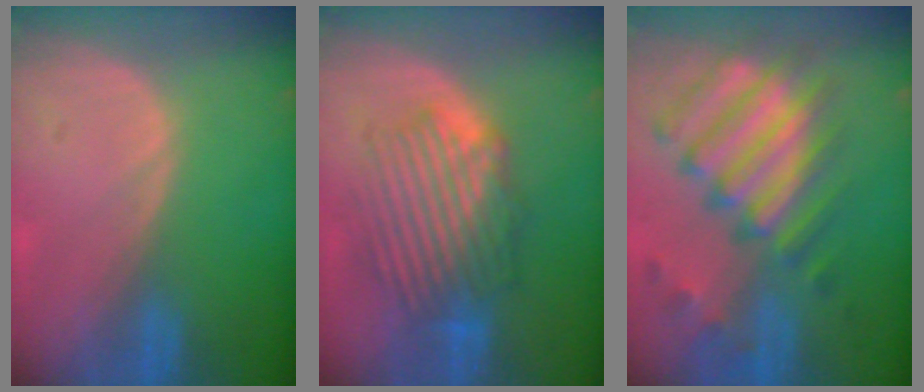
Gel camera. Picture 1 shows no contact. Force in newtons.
{"total": 8.7, "press": 8.4, "slide": 2.1}
{"total": 12.1, "press": 10.4, "slide": 6.1}